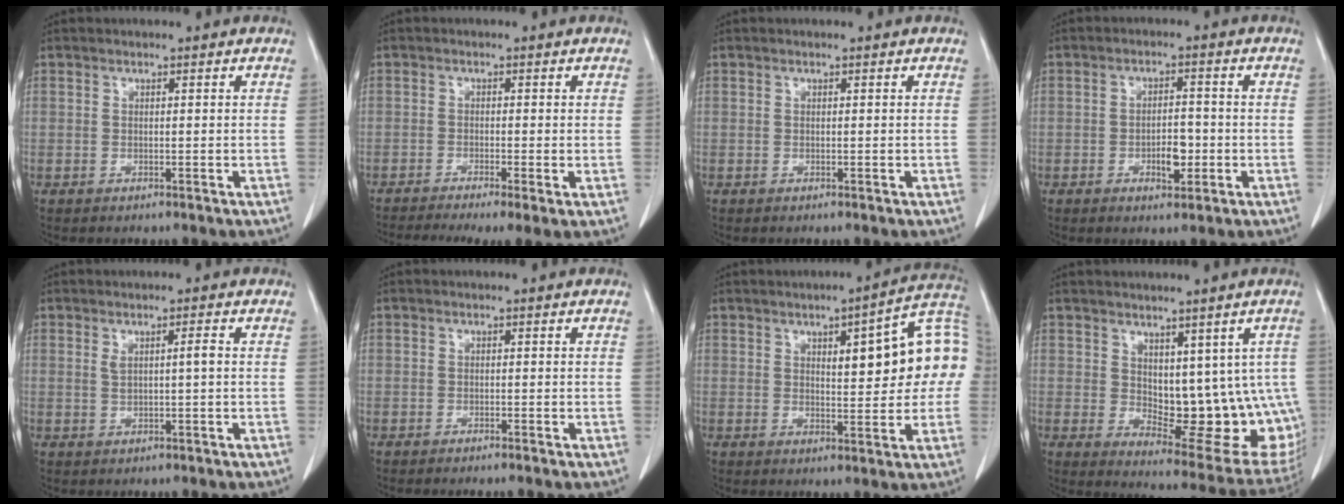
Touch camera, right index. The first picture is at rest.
{"total": 9.0, "force": [-6.1, 1.5, 6.5], "torque": [-0.107, -0.013, -0.099]}
{"total": 0.0}
{"total": 4.2, "force": [-1.3, 1.8, 3.6], "torque": [-0.055, 0.003, -0.017]}
{"total": 2.1, "force": [0.3, 0.1, 2.1], "torque": [-0.038, 0.004, 0.010]}
{"total": 1.0, "force": [-0.9, -0.2, 0.5], "torque": [-0.009, 0.001, -0.014]}
{"total": 14.1, "force": [2.2, 3.8, 13.4], "torque": [-0.174, 0.034, 0.025]}
{"total": 14.5, "force": [0.6, 7.6, 12.3], "torque": [-0.139, -0.010, 0.027]}